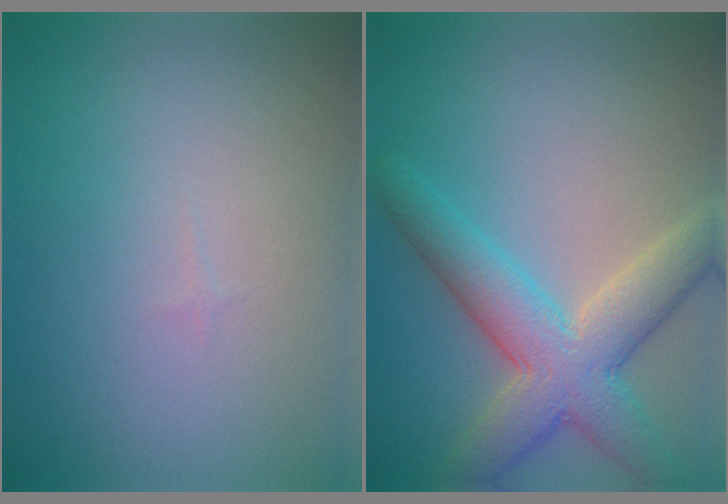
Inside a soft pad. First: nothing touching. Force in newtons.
{"total": 6.6, "press": 6.5, "slide": 0.3}